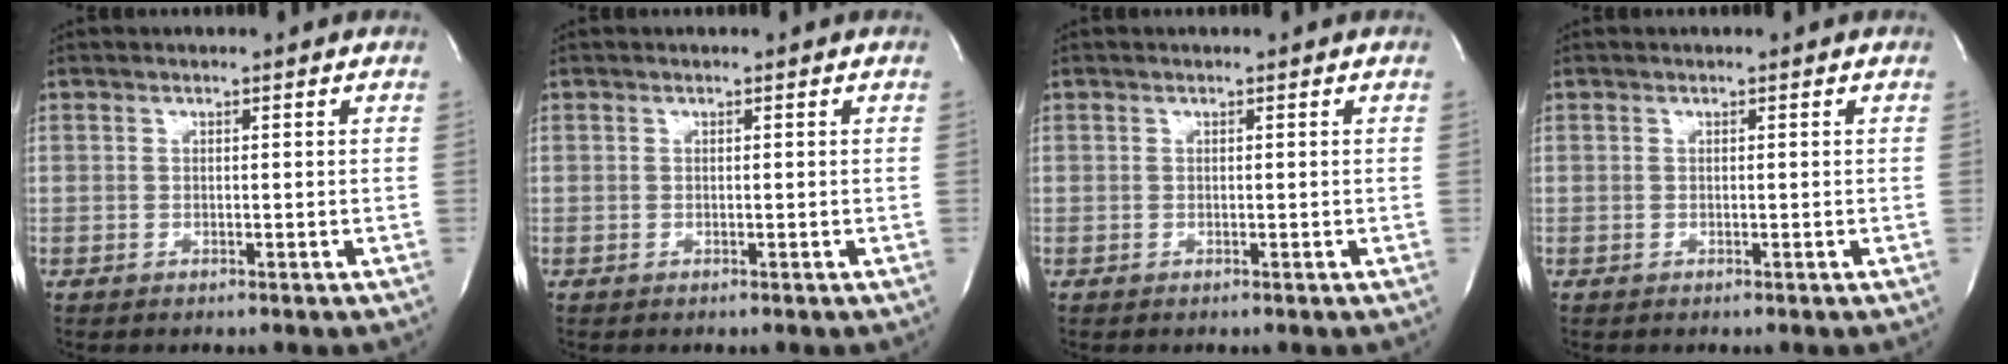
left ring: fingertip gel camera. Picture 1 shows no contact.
{"total": 0.0}
{"total": 0.0}
{"total": 0.0}